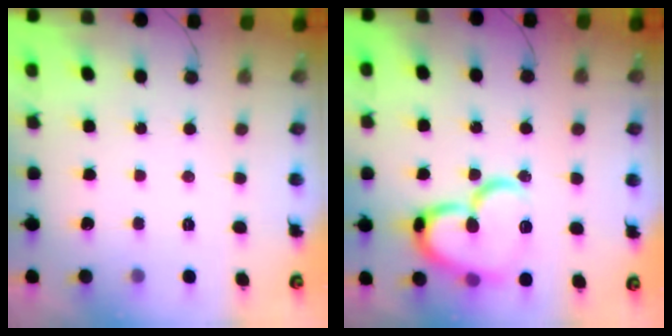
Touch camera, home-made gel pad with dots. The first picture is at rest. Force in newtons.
{"total": 19.7, "press": 19.5, "slide": 2.2}